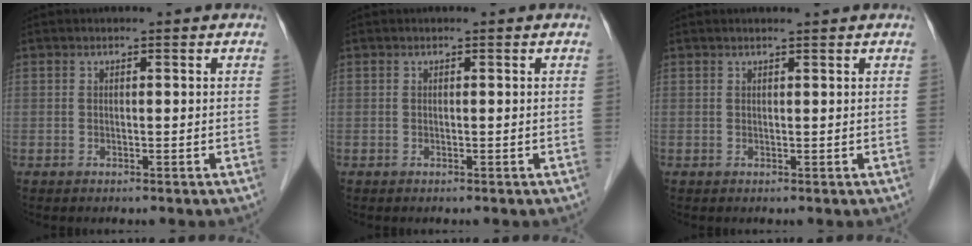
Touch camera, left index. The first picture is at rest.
{"total": 0.0}
{"total": 1.1, "force": [1.0, -0.2, 0.5], "torque": [-0.008, 0.004, 0.015]}